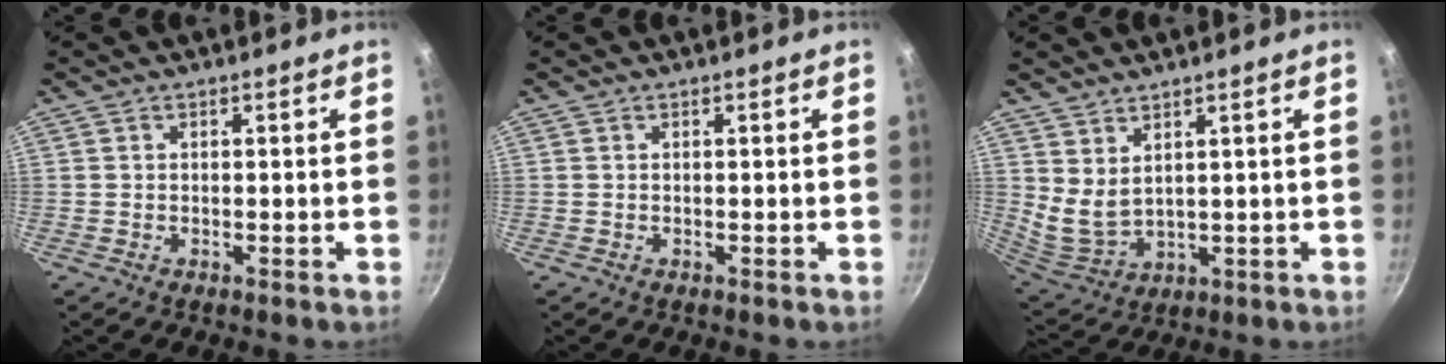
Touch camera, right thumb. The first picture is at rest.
{"total": 0.0}
{"total": 6.1, "force": [3.3, 3.2, 4.0], "torque": [-0.067, -0.041, 0.078]}